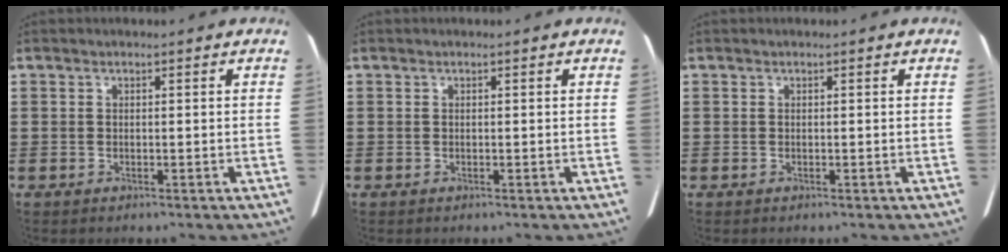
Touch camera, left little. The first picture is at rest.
{"total": 0.0}
{"total": 0.0}